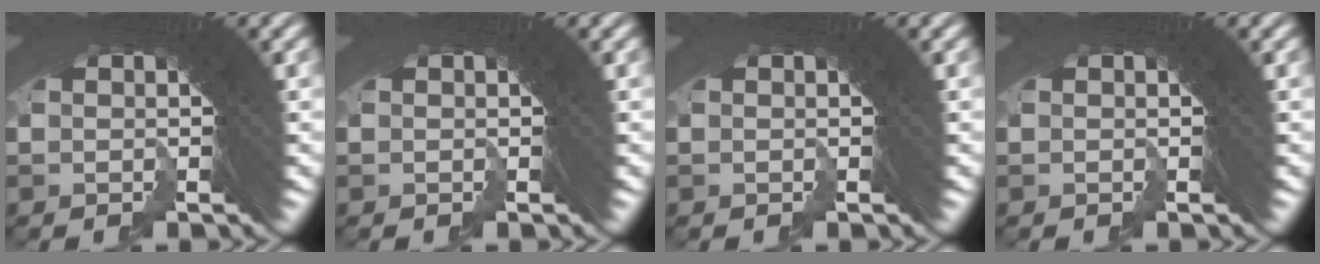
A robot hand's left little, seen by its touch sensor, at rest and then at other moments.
{"total": 0.0}
{"total": 0.0}
{"total": 0.0}